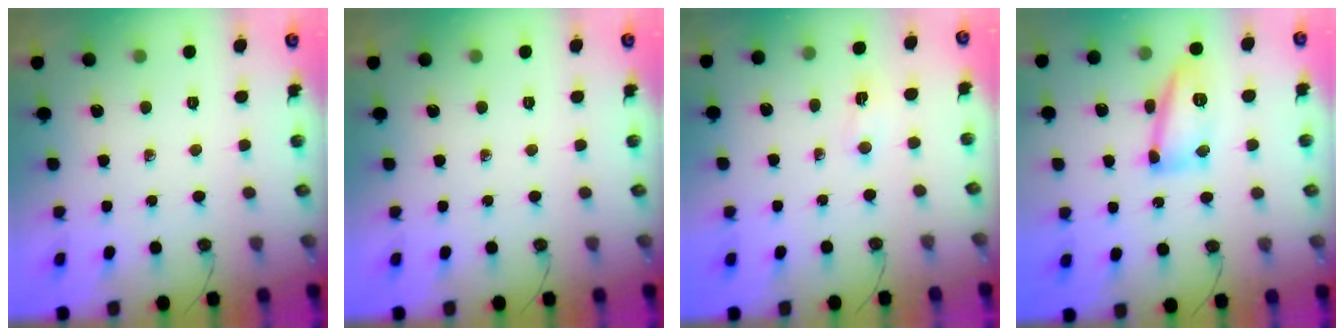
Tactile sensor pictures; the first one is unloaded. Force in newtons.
{"total": 0.0}
{"total": 3.9, "press": 1.0, "slide": 3.8}
{"total": 14.3, "press": 14.3, "slide": 1.4}